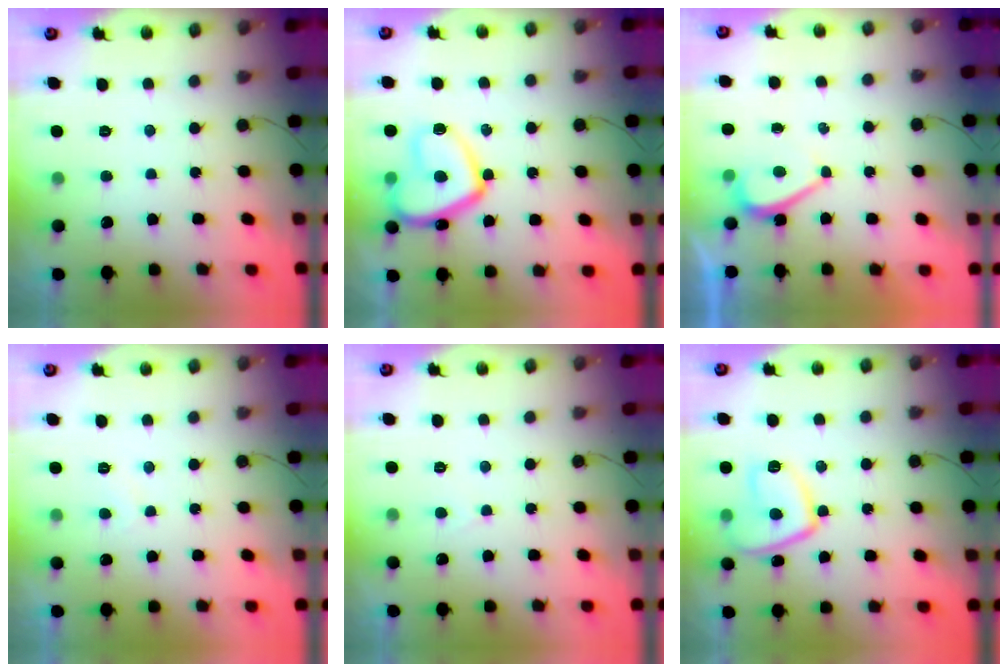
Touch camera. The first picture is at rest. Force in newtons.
{"total": 15.5, "press": 15.4, "slide": 1.5}
{"total": 2.8, "press": 2.8, "slide": 0.5}
{"total": 2.5, "press": 2.4, "slide": 0.5}
{"total": 2.0, "press": 2.0, "slide": 0.2}
{"total": 10.8, "press": 10.8, "slide": 1.3}